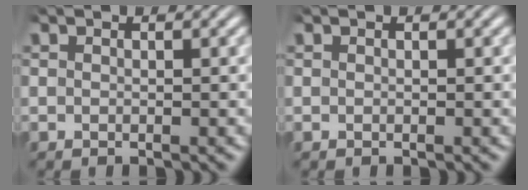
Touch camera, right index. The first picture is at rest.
{"total": 0.0}